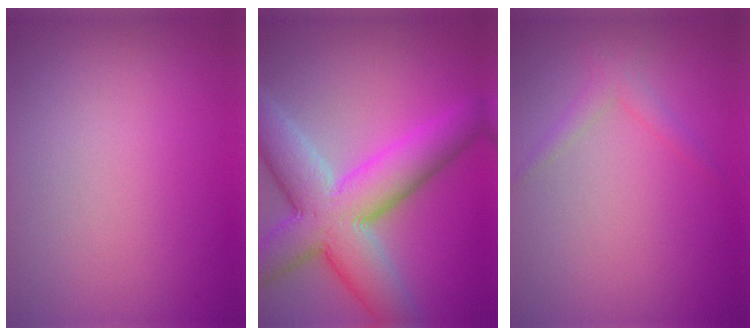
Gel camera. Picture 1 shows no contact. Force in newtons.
{"total": 10.5, "press": 10.5, "slide": 0.5}
{"total": 1.3, "press": 1.3, "slide": 0.1}